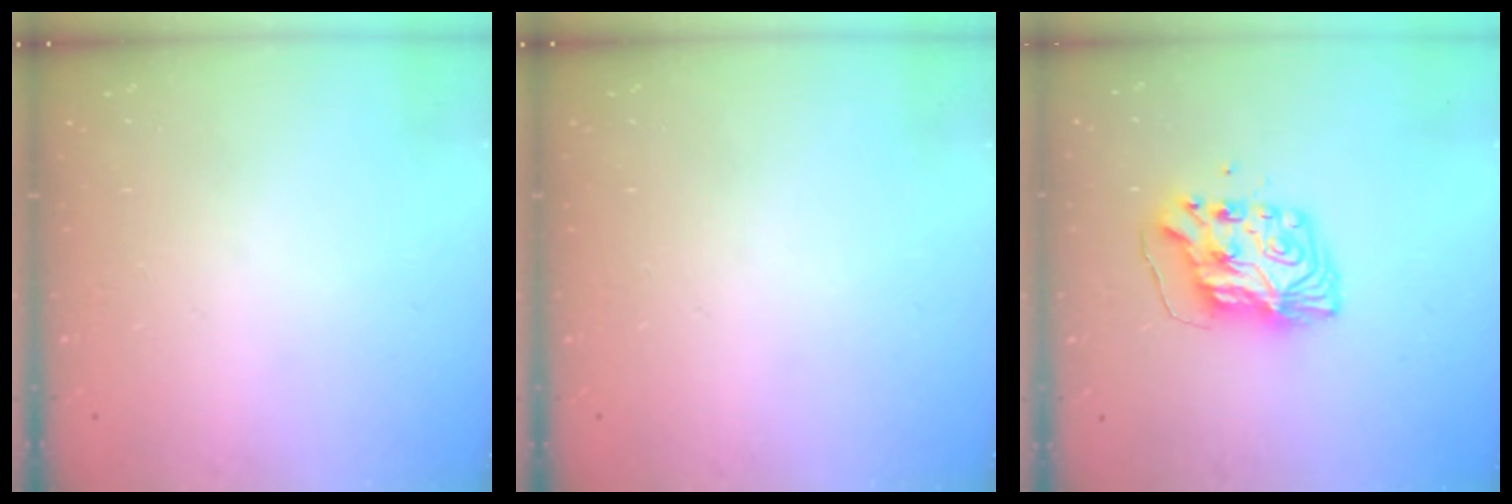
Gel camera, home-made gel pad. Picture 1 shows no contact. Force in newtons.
{"total": 0.0}
{"total": 10.1, "press": 10.0, "slide": 1.0}